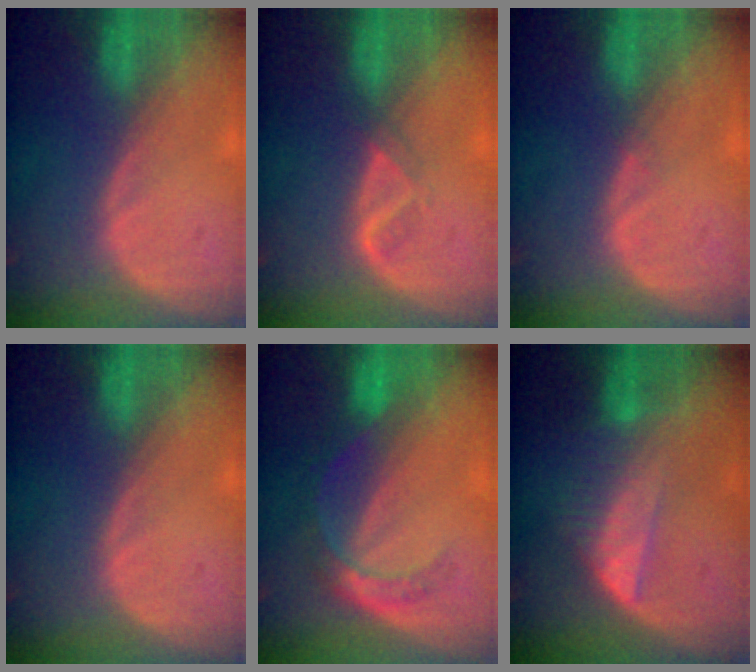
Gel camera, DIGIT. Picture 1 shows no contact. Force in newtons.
{"total": 1.9, "press": 1.8, "slide": 0.7}
{"total": 0.5, "press": 0.5, "slide": 0.1}
{"total": 0.0}
{"total": 5.4, "press": 4.7, "slide": 2.6}
{"total": 6.5, "press": 5.8, "slide": 2.9}